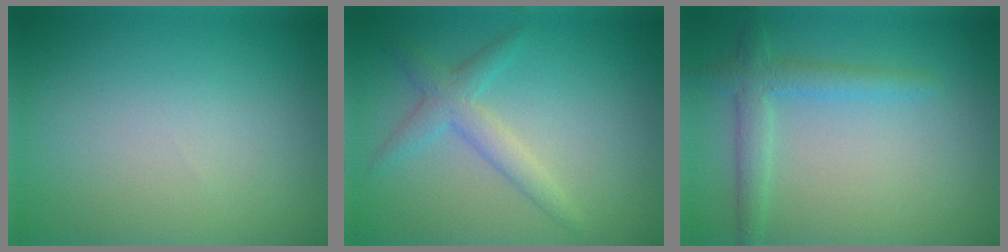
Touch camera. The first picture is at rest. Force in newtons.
{"total": 2.6, "press": 2.6, "slide": 0.1}
{"total": 2.7, "press": 2.7, "slide": 0.1}